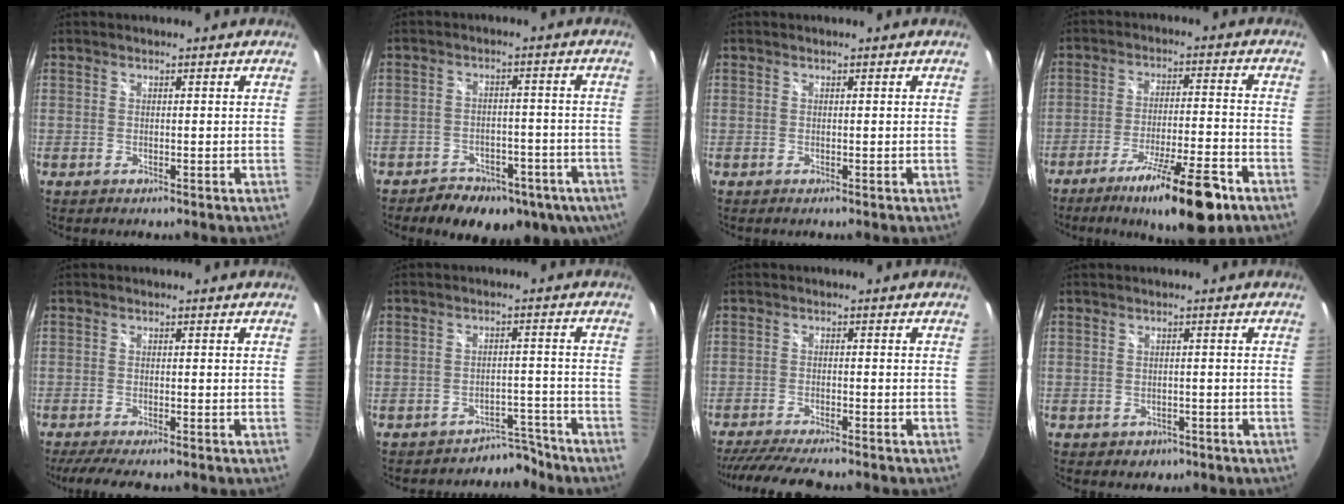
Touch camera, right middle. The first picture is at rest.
{"total": 17.3, "force": [-11.2, 9.8, 8.7], "torque": [-0.159, -0.003, -0.129]}
{"total": 0.0}
{"total": 14.8, "force": [-9.7, 2.2, 11.0], "torque": [-0.190, -0.023, -0.153]}
{"total": 5.7, "force": [-4.7, 0.5, 3.2], "torque": [-0.070, -0.023, -0.079]}
{"total": 4.5, "force": [-4.0, 2.0, -0.8], "torque": [0.023, 0.029, -0.056]}
{"total": 10.9, "force": [-9.6, 1.2, 5.1], "torque": [-0.118, -0.023, -0.157]}
{"total": 2.5, "force": [-0.8, 2.2, 0.8], "torque": [-0.023, -0.001, -0.003]}